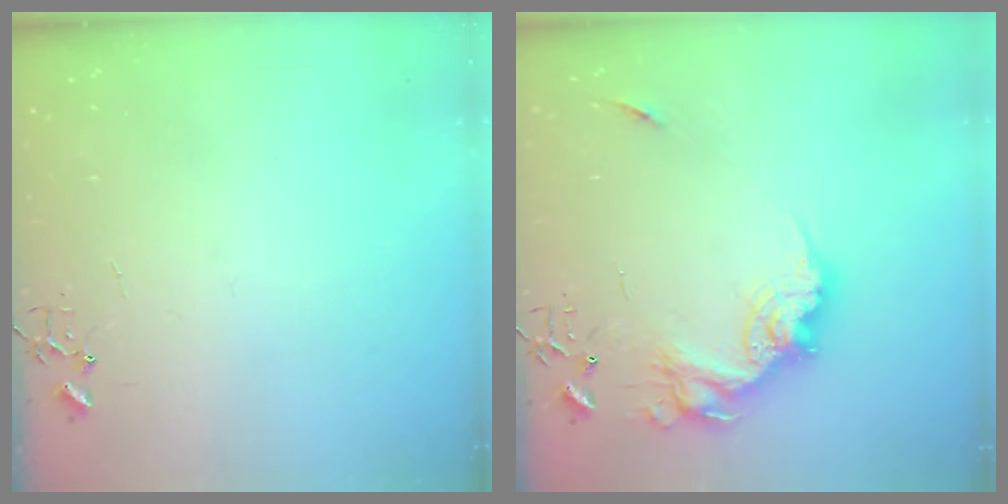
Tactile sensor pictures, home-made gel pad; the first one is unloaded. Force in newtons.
{"total": 17.5, "press": 17.4, "slide": 1.9}